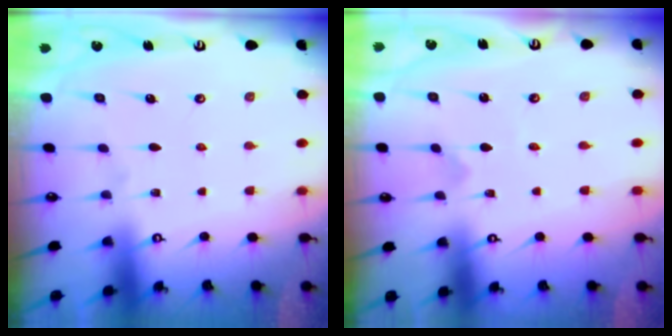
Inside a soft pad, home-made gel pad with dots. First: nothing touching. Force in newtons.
{"total": 0.0}